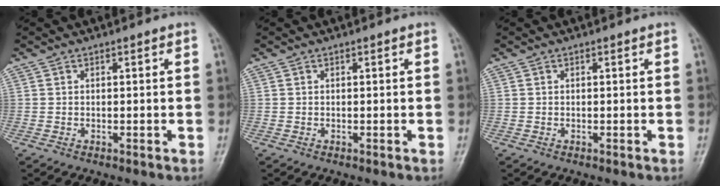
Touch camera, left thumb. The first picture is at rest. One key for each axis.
{"total": 0.0}
{"total": 0.0}